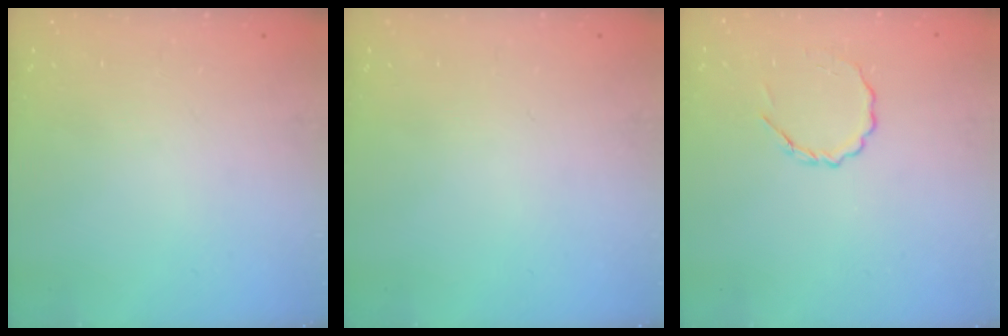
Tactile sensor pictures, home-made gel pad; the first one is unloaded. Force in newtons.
{"total": 0.0}
{"total": 3.6, "press": 3.4, "slide": 1.3}